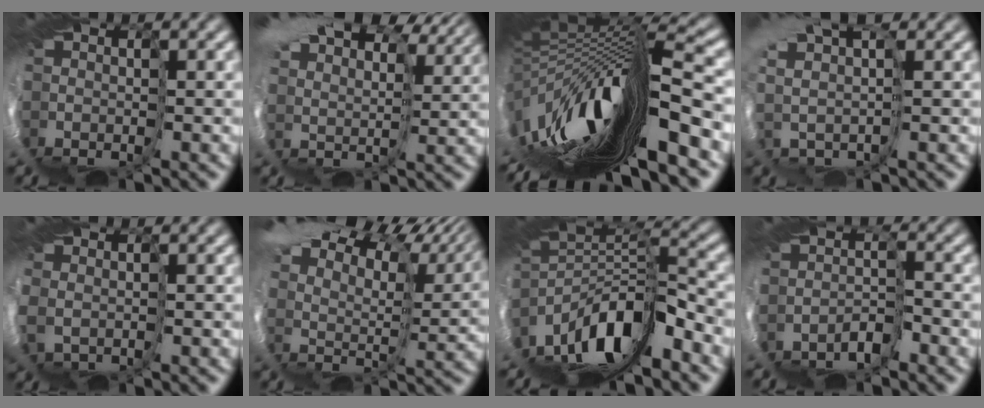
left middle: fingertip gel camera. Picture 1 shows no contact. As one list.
[{"total": 11.4, "force": [11.0, 1.5, 2.9], "torque": [-0.062, 0.027, 0.214]}, {"total": 10.5, "force": [-0.1, -0.9, 10.5], "torque": [-0.181, -0.016, 0.032]}, {"total": 5.8, "force": [3.7, -4.4, 0.8], "torque": [-0.007, 0.009, 0.082]}, {"total": 1.9, "force": [1.6, 0.7, 0.6], "torque": [-0.034, -0.004, 0.031]}, {"total": 13.2, "force": [12.7, 0.4, 3.3], "torque": [-0.052, 0.031, 0.245]}, {"total": 6.1, "force": [-3.8, -2.4, 4.2], "torque": [-0.072, 0.017, -0.048]}, {"total": 4.2, "force": [-1.6, -3.7, -1.3], "torque": [0.034, -0.011, -0.001]}]